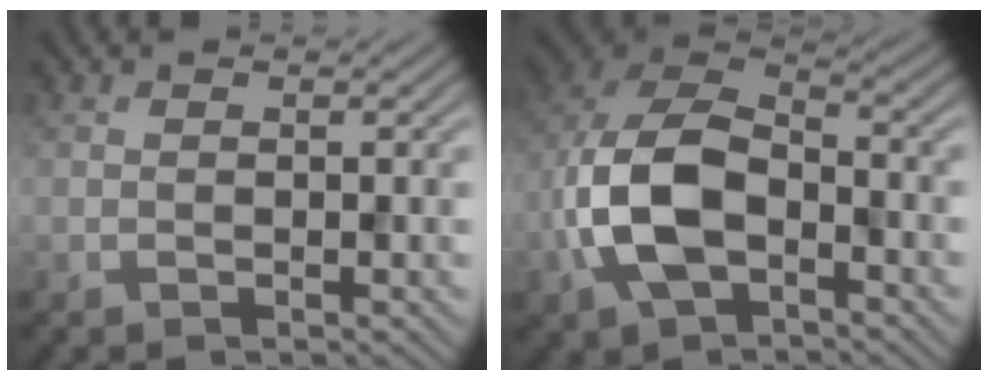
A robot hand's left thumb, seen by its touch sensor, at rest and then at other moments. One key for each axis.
{"total": 11.5, "fx": -3.8, "fy": 6.5, "fz": 8.7, "tx": -0.208, "ty": -0.003, "tz": -0.085}